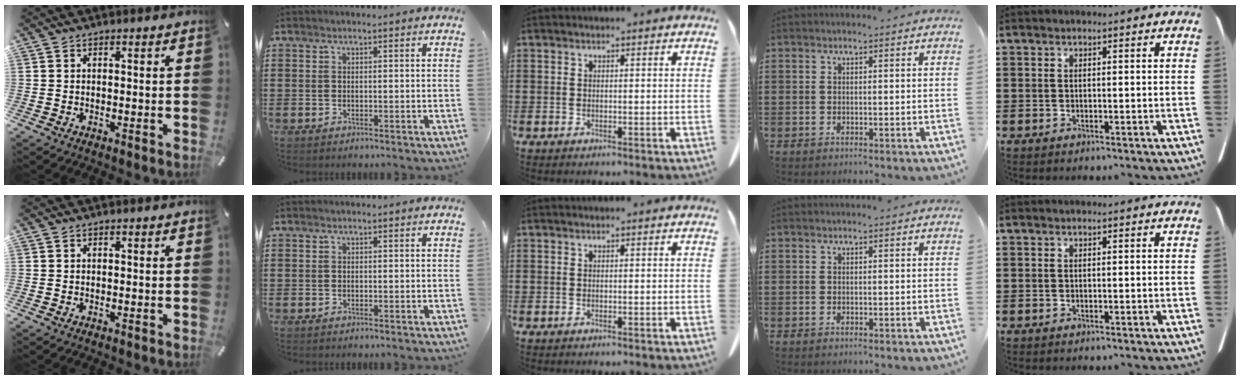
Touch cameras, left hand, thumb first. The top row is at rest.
{}